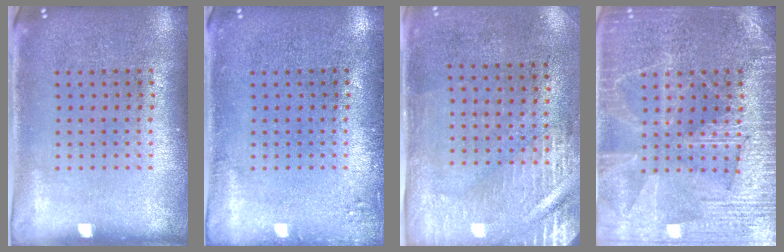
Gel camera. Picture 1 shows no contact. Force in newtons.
{"total": 1.0, "press": 1.0, "slide": 0.3}
{"total": 2.9, "press": 2.5, "slide": 1.5}
{"total": 3.6, "press": 3.6, "slide": 0.5}